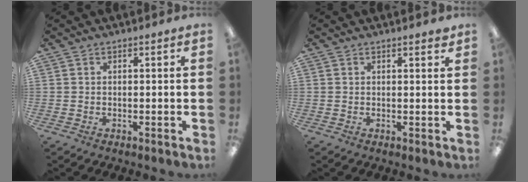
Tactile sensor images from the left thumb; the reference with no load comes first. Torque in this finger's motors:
{"motor_torque": [-0.04, -0.08, -0.24, -0.27, 0.06]}